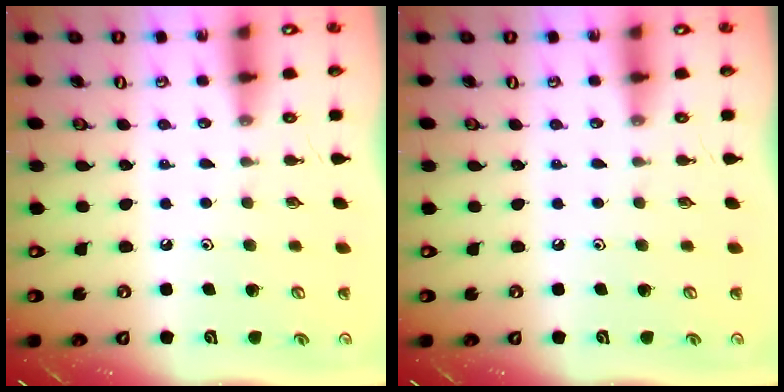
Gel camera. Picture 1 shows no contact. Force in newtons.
{"total": 0.0}